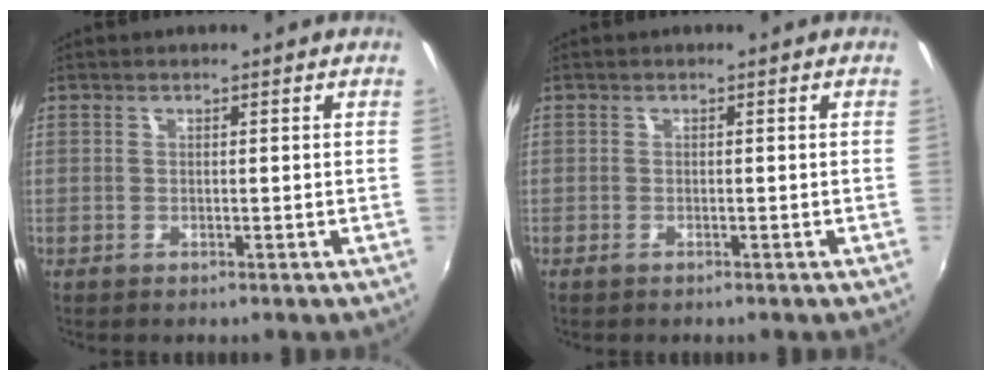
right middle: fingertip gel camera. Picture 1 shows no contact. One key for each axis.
{"total": 0.8, "fx": -0.7, "fy": 0.2, "fz": 0.4, "tx": -0.008, "ty": -0.003, "tz": -0.013}